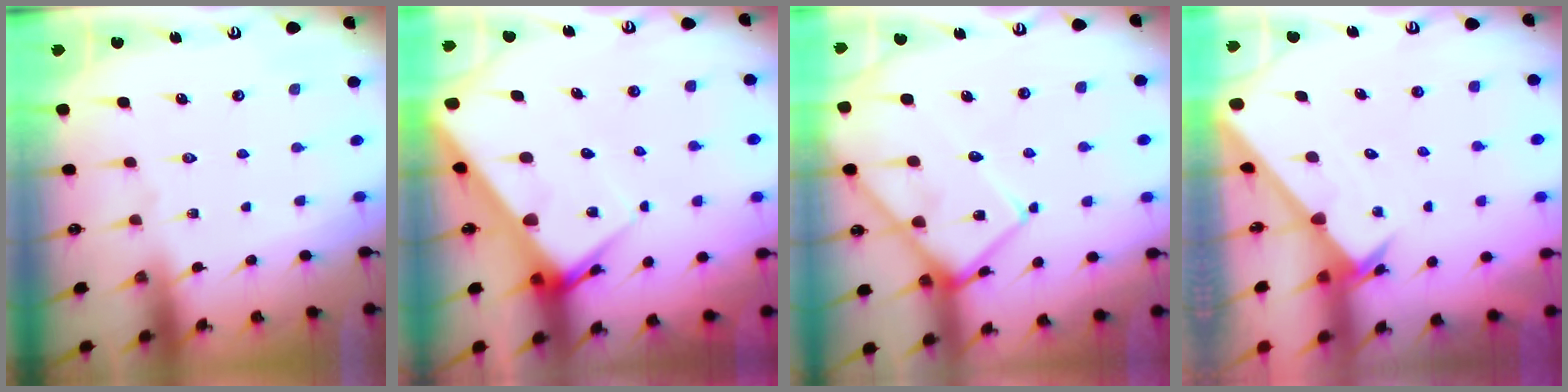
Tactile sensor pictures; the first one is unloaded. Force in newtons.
{"total": 7.6, "press": 7.5, "slide": 0.7}
{"total": 13.3, "press": 13.2, "slide": 1.3}
{"total": 2.2, "press": 2.2, "slide": 0.1}